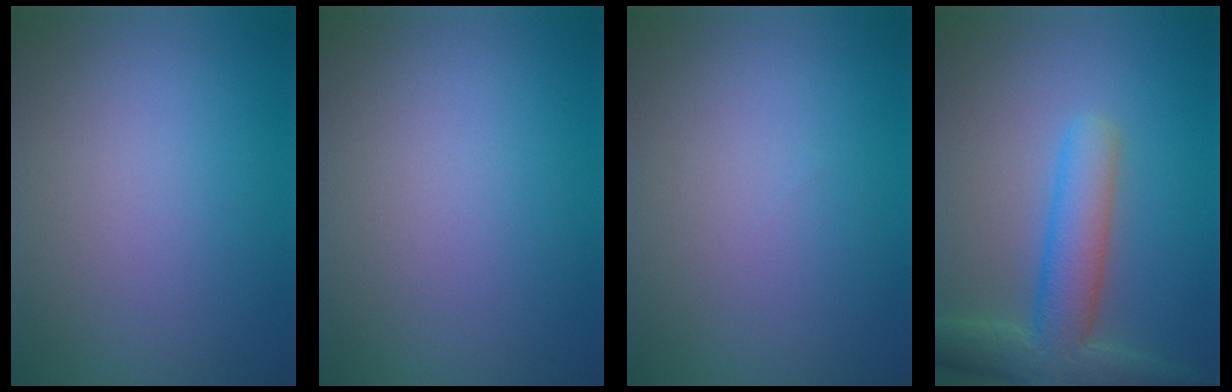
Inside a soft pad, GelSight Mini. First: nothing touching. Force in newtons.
{"total": 0.0}
{"total": 0.0}
{"total": 6.7, "press": 6.7, "slide": 0.6}